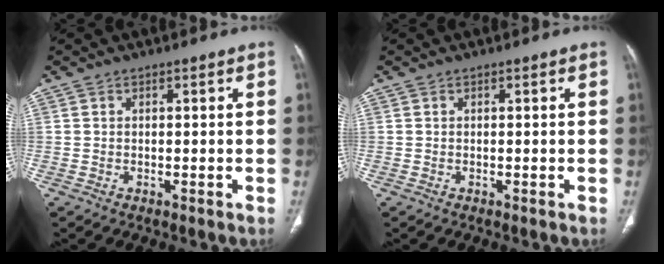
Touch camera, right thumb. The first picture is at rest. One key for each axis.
{"total": 0.0}